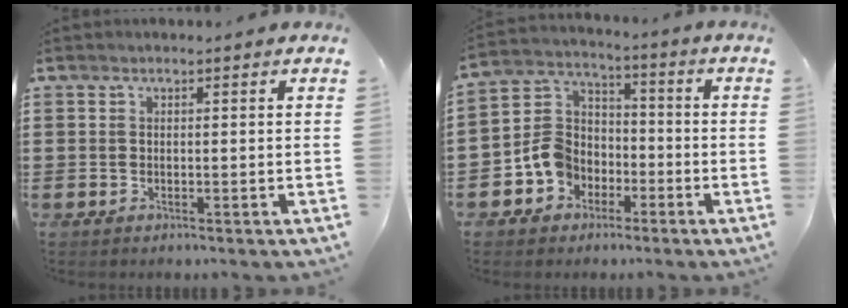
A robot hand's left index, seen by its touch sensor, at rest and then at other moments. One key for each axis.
{"total": 7.4, "fx": -3.3, "fy": 6.2, "fz": 2.1, "tx": -0.084, "ty": 0.013, "tz": -0.073}